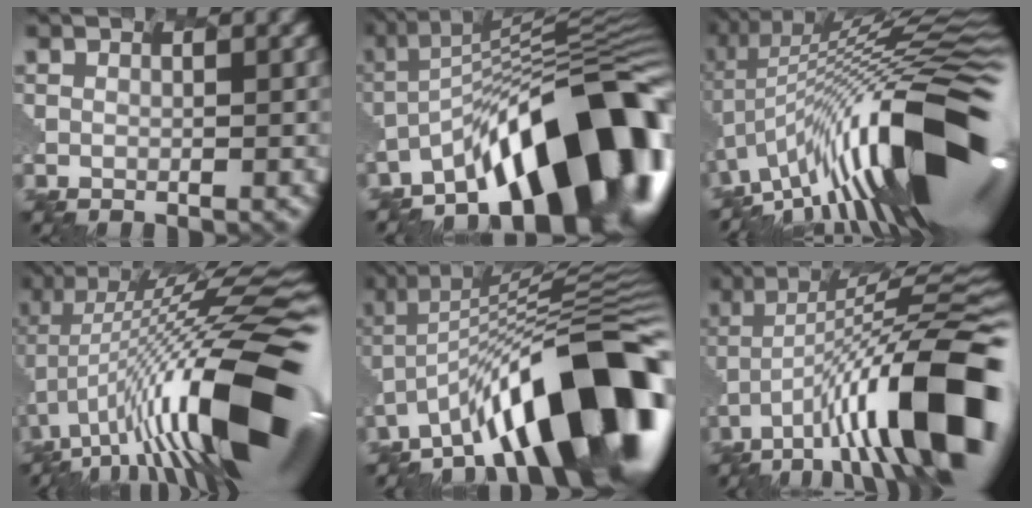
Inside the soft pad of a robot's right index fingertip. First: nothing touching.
{"total": 13.8, "force": [-8.3, 4.7, 10.0], "torque": [-0.136, 0.020, -0.153]}
{"total": 16.9, "force": [-2.7, 4.9, 15.9], "torque": [-0.225, 0.035, -0.061]}
{"total": 17.3, "force": [-2.8, 5.3, 16.3], "torque": [-0.262, 0.020, -0.059]}
{"total": 14.4, "force": [-7.9, 4.3, 11.3], "torque": [-0.148, 0.031, -0.146]}
{"total": 13.4, "force": [-6.6, 3.1, 11.3], "torque": [-0.186, 0.016, -0.109]}